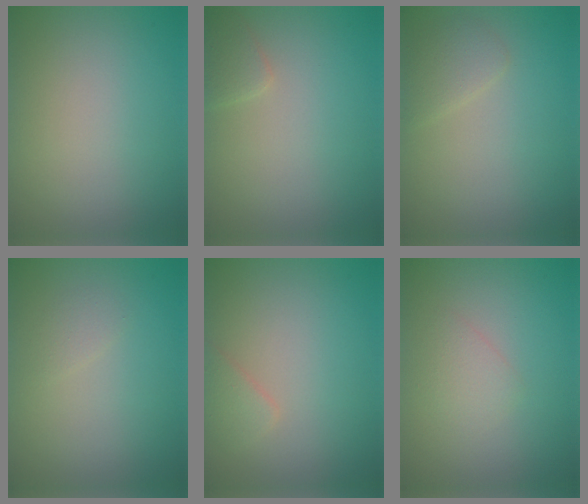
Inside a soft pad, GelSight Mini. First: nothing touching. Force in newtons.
{"total": 1.3, "press": 1.3, "slide": 0.0}
{"total": 1.7, "press": 1.7, "slide": 0.0}
{"total": 0.8, "press": 0.8, "slide": 0.1}
{"total": 1.2, "press": 1.2, "slide": 0.0}
{"total": 1.4, "press": 1.4, "slide": 0.0}